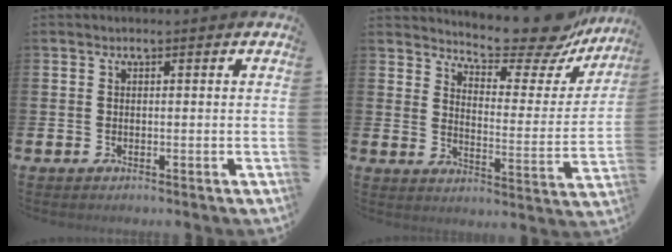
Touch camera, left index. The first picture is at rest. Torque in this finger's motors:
{"motor_torque": [1.00, -1.14, 0.77, 0.12]}